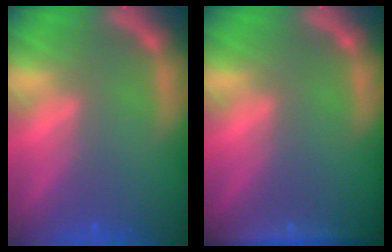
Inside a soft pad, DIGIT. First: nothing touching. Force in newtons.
{"total": 3.5}